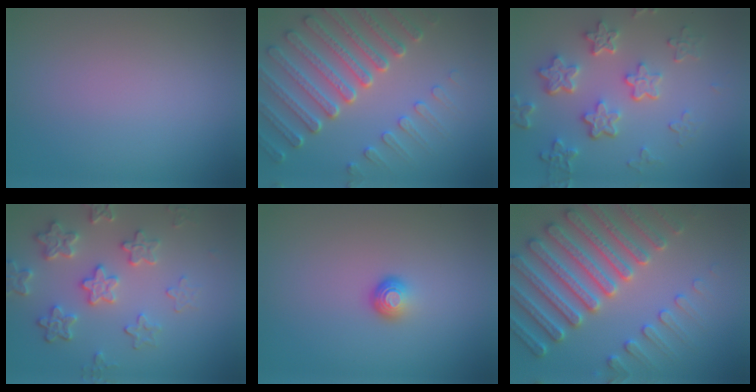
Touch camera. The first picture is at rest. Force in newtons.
{"total": 7.3, "press": 5.7, "slide": 4.6}
{"total": 5.7, "press": 4.3, "slide": 3.7}
{"total": 4.8, "press": 4.1, "slide": 2.6}
{"total": 1.6, "press": 1.0, "slide": 1.2}
{"total": 7.7, "press": 7.4, "slide": 2.0}